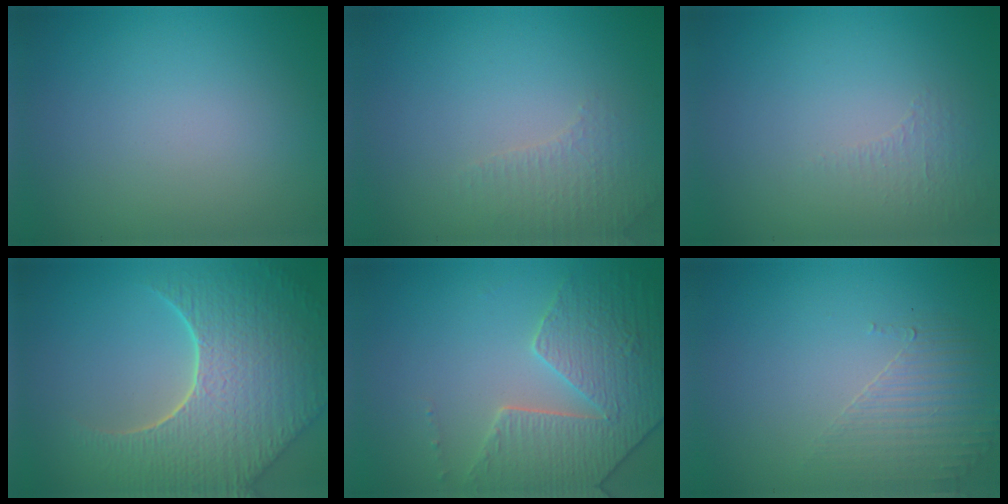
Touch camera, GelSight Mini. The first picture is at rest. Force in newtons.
{"total": 2.0, "press": 1.9, "slide": 0.5}
{"total": 0.8, "press": 0.4, "slide": 0.7}
{"total": 8.8, "press": 6.2, "slide": 6.2}
{"total": 4.6, "press": 4.4, "slide": 1.2}
{"total": 1.7, "press": 0.9, "slide": 1.4}